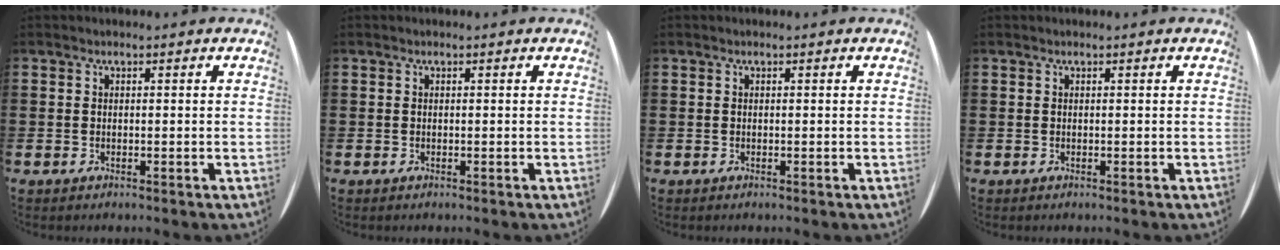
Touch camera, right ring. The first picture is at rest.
{"total": 0.0}
{"total": 0.0}
{"total": 0.0}